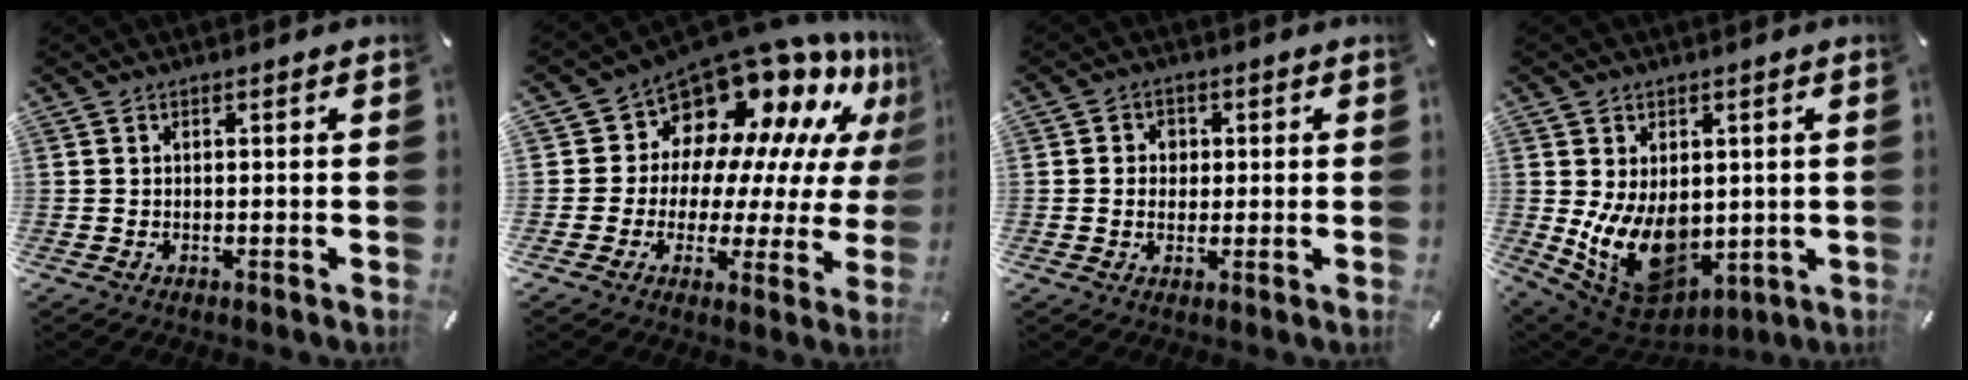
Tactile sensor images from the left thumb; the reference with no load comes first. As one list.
[{"total": 14.5, "force": [11.5, 8.0, 3.7], "torque": [-0.059, -0.124, 0.194]}, {"total": 3.6, "force": [-0.2, 3.3, 1.6], "torque": [-0.026, 0.005, -0.008]}, {"total": 14.4, "force": [-0.6, 10.8, 9.5], "torque": [-0.175, -0.020, -0.001]}]